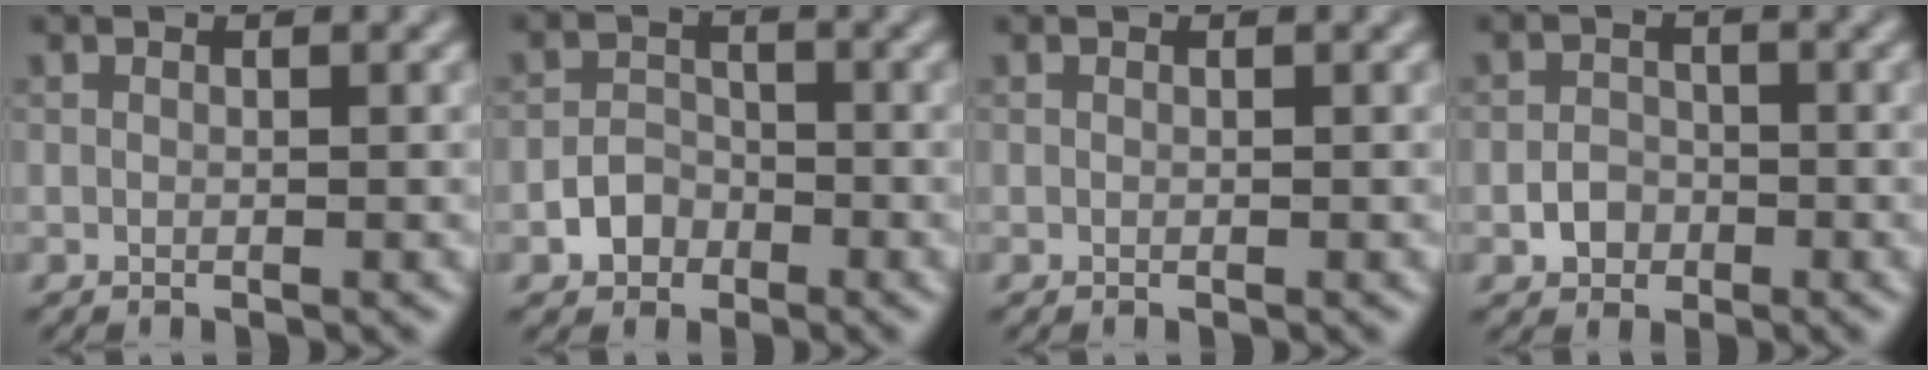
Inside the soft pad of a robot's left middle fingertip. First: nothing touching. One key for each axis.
{"total": 2.5, "fx": -1.3, "fy": 1.9, "fz": 0.9, "tx": -0.010, "ty": 0.007, "tz": -0.025}
{"total": 0.0}
{"total": 2.1, "fx": -0.9, "fy": 1.7, "fz": 0.8, "tx": -0.009, "ty": 0.002, "tz": -0.020}